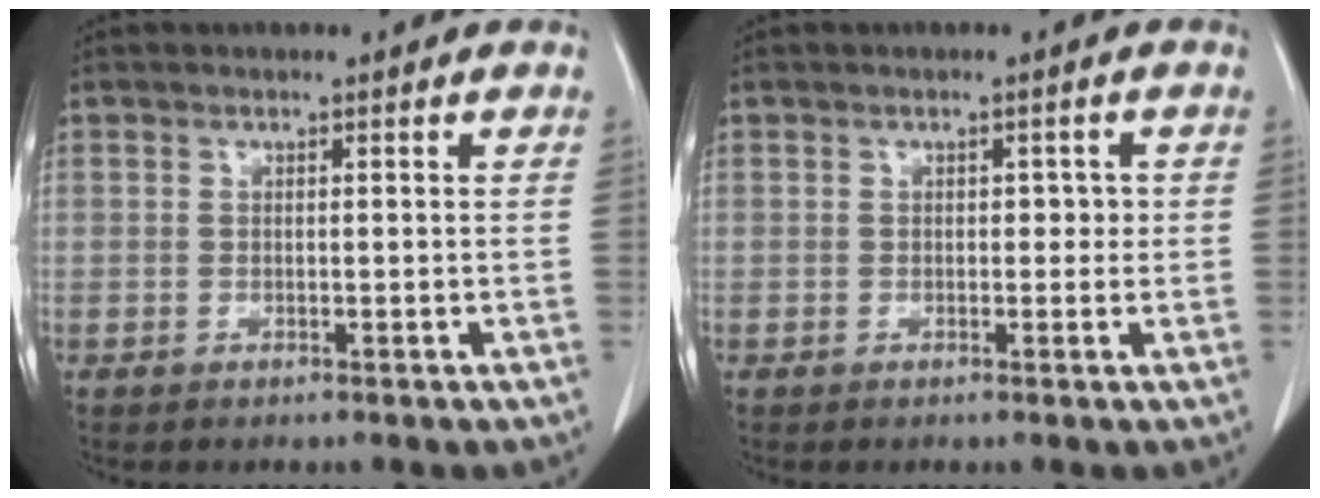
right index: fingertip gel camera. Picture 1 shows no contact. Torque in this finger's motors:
{"motor_torque": [0.19, -0.14, 0.03, 0.01]}